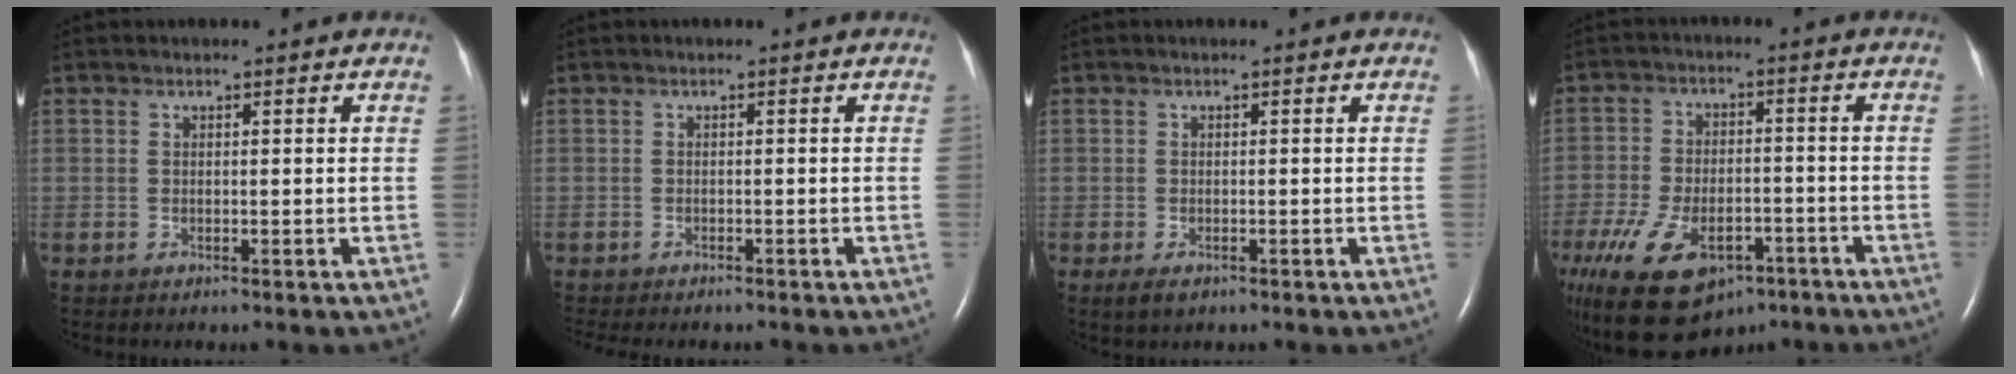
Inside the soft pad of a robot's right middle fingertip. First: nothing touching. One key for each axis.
{"total": 4.4, "fx": -3.9, "fy": 1.0, "fz": 1.9, "tx": -0.019, "ty": -0.004, "tz": -0.050}
{"total": 1.5, "fx": -0.8, "fy": 0.7, "fz": 1.1, "tx": -0.023, "ty": -0.003, "tz": -0.008}
{"total": 18.4, "fx": -11.4, "fy": 9.9, "fz": 10.5, "tx": -0.252, "ty": -0.017, "tz": -0.182}